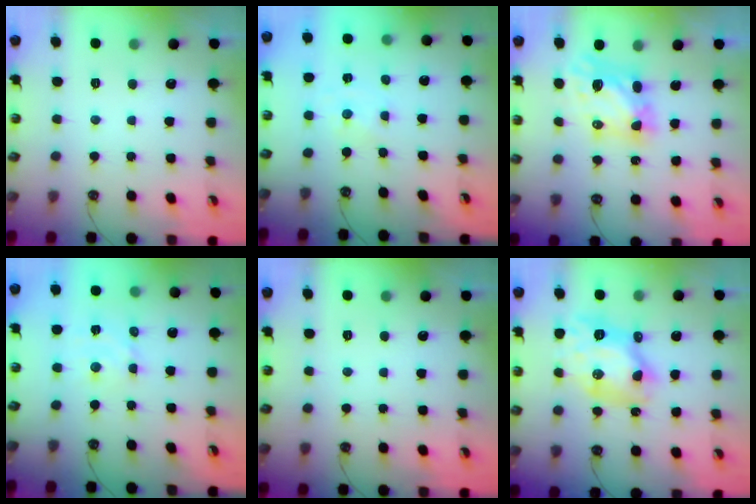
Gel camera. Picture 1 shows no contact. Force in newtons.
{"total": 0.0}
{"total": 6.8, "press": 6.8, "slide": 0.4}
{"total": 3.3, "press": 3.3, "slide": 0.3}
{"total": 0.0}
{"total": 10.7, "press": 10.7, "slide": 0.5}